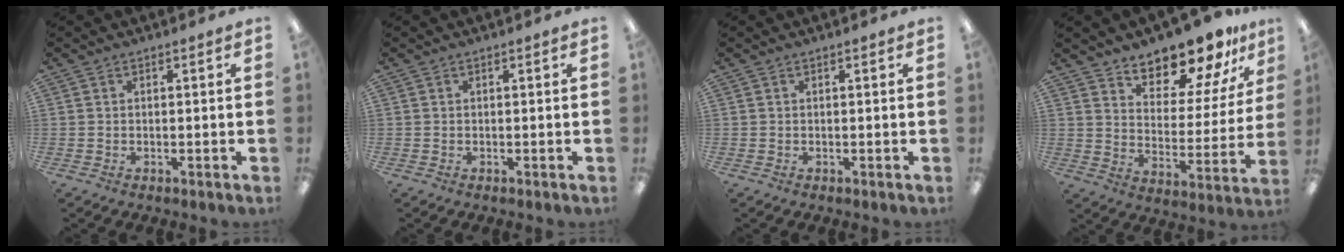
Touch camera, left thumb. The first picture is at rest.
{"total": 0.0}
{"total": 0.0}
{"total": 14.1, "force": [13.0, 3.9, 4.0], "torque": [-0.069, -0.107, 0.232]}